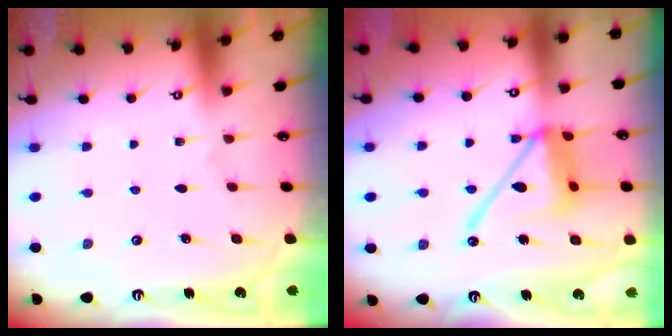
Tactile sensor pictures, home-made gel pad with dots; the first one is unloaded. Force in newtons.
{"total": 14.8, "press": 14.7, "slide": 1.5}